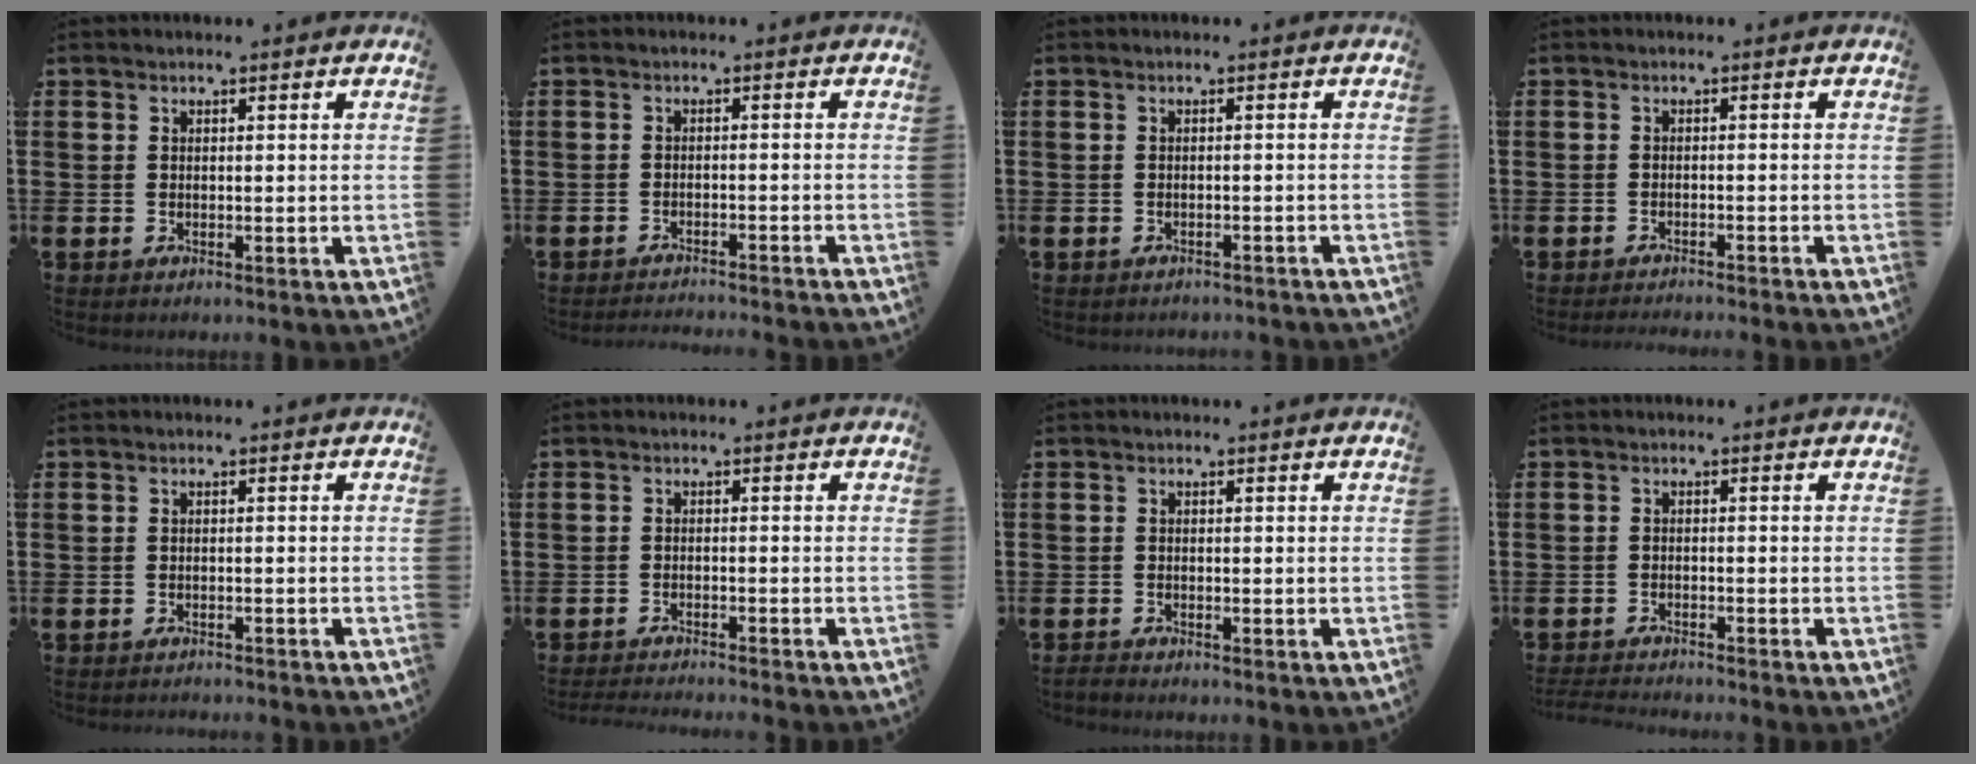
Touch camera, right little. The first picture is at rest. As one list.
[{"total": 1.5, "force": [-1.5, -0.2, 0.1], "torque": [-0.001, 0.004, -0.030]}, {"total": 0.7, "force": [-0.7, 0.0, 0.0], "torque": [-0.002, 0.000, -0.015]}, {"total": 1.1, "force": [-1.1, -0.2, 0.1], "torque": [-0.002, 0.001, -0.021]}, {"total": 0.8, "force": [-0.7, -0.1, 0.0], "torque": [-0.001, 0.000, -0.016]}, {"total": 1.5, "force": [-1.4, -0.3, 0.2], "torque": [-0.003, 0.002, -0.029]}, {"total": 0.6, "force": [-0.6, 0.1, 0.1], "torque": [-0.004, -0.001, -0.012]}, {"total": 1.5, "force": [-1.5, -0.1, 0.1], "torque": [-0.003, 0.001, -0.029]}]